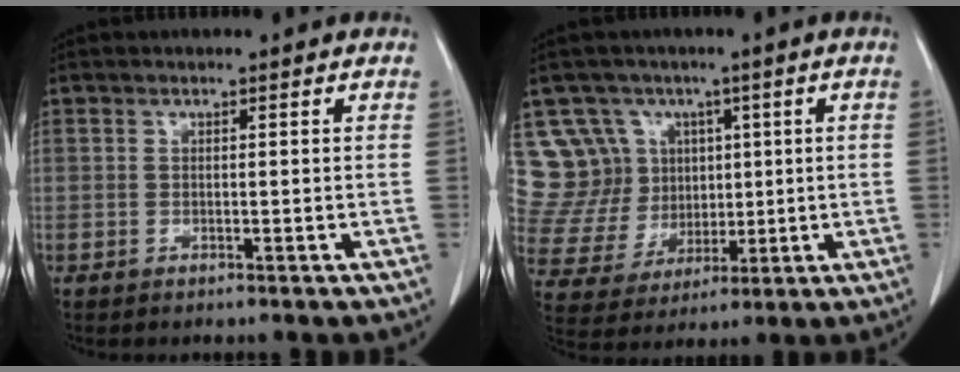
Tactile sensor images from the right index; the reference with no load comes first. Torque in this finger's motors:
{"motor_torque": [-0.38, 0.42, -0.18, -0.02]}